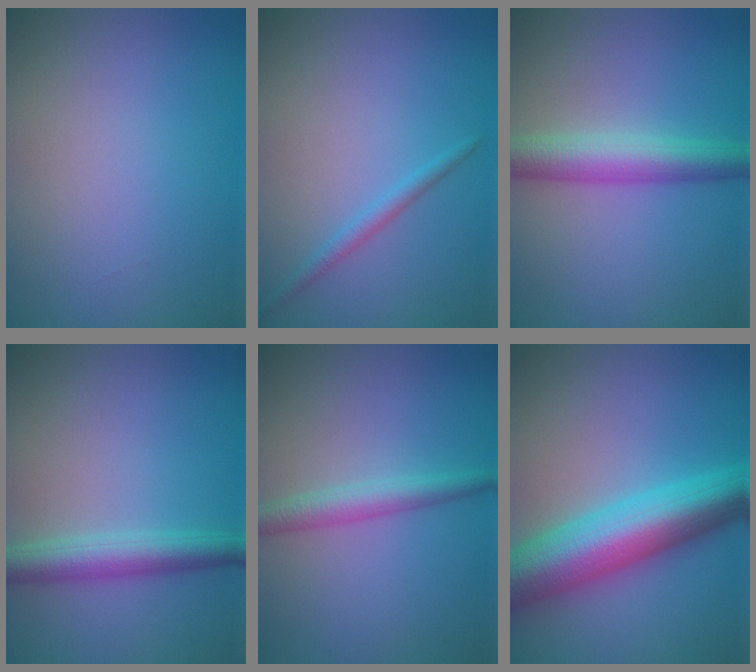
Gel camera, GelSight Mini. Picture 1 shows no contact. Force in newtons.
{"total": 1.3, "press": 1.3, "slide": 0.0}
{"total": 5.0, "press": 5.0, "slide": 0.0}
{"total": 3.8, "press": 3.8, "slide": 0.1}
{"total": 2.7, "press": 2.7, "slide": 0.0}
{"total": 10.3, "press": 10.3, "slide": 0.2}